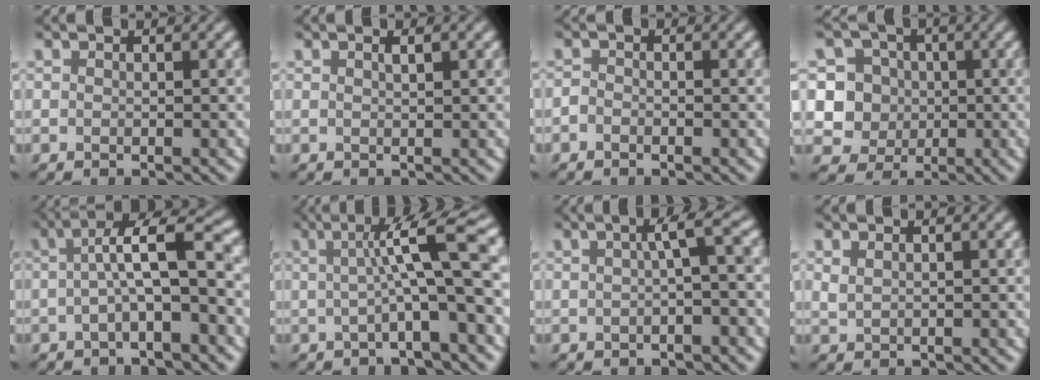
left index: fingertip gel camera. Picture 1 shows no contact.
{"total": 0.9, "force": [0.4, 0.1, 0.8], "torque": [-0.010, 0.007, 0.006]}
{"total": 0.7, "force": [-0.6, 0.3, 0.2], "torque": [-0.004, 0.004, -0.015]}
{"total": 5.8, "force": [0.7, 5.6, 1.5], "torque": [-0.016, 0.021, 0.007]}
{"total": 5.1, "force": [0.0, 1.1, 4.9], "torque": [-0.079, 0.027, -0.007]}
{"total": 7.7, "force": [0.7, 1.3, 7.6], "torque": [-0.103, 0.018, 0.005]}
{"total": 2.8, "force": [0.2, 0.5, 2.8], "torque": [-0.034, 0.011, -0.001]}
{"total": 0.7, "force": [0.6, 0.2, 0.3], "torque": [-0.006, 0.003, 0.015]}